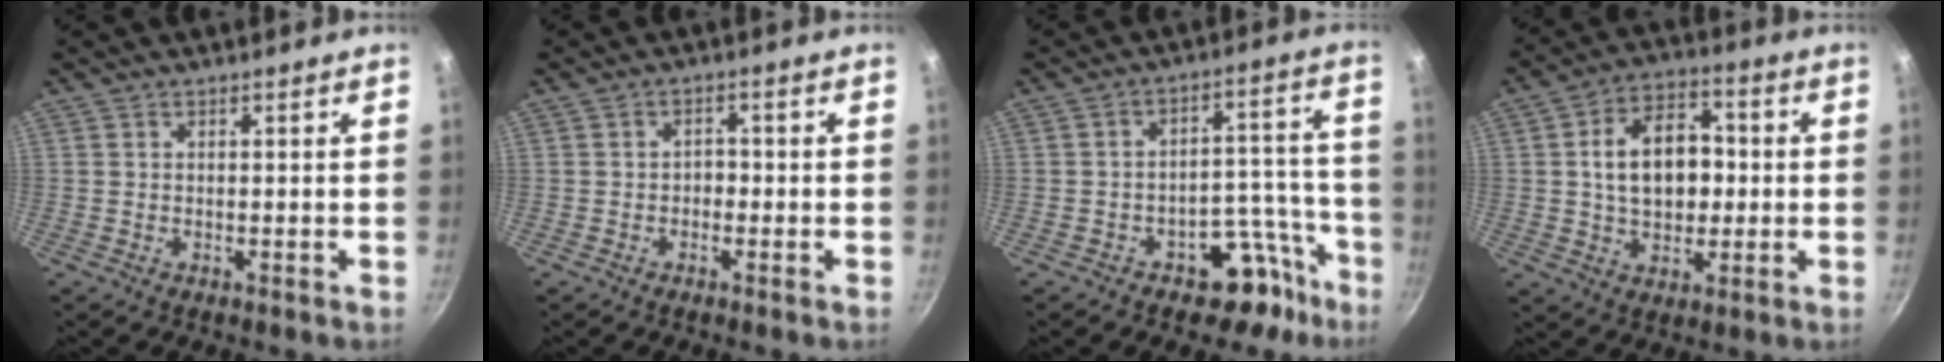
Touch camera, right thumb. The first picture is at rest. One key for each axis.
{"total": 2.0, "fx": -0.7, "fy": 1.5, "fz": 1.1, "tx": -0.001, "ty": 0.009, "tz": -0.017}
{"total": 10.5, "fx": -6.7, "fy": 5.9, "fz": 5.4, "tx": -0.027, "ty": 0.084, "tz": -0.092}
{"total": 13.2, "fx": 0.8, "fy": 8.7, "fz": 9.8, "tx": -0.135, "ty": 0.019, "tz": 0.010}